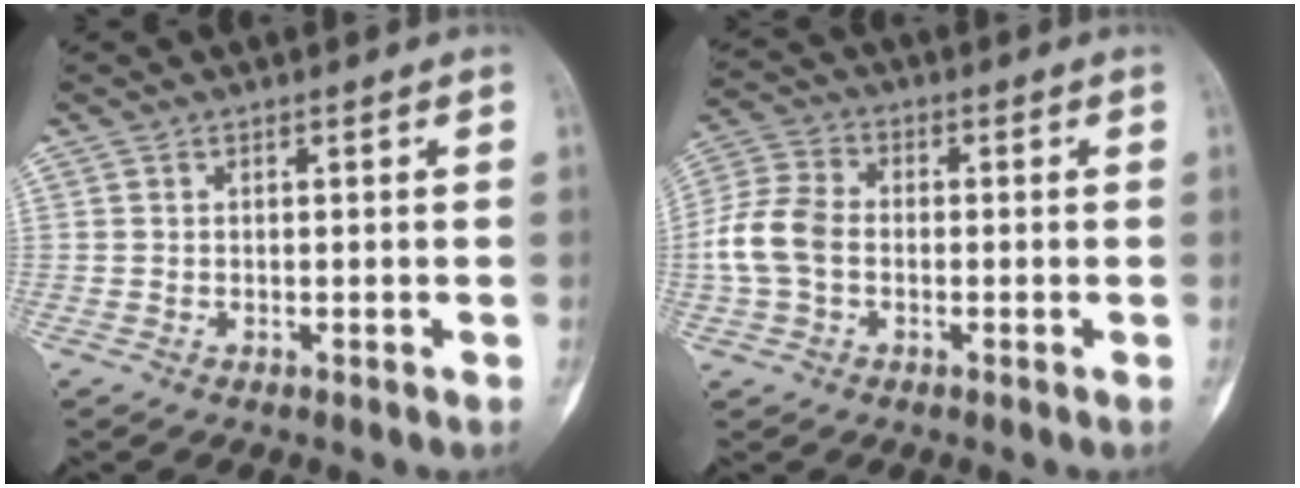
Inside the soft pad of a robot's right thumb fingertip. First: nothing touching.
{"total": 8.7, "force": [-1.2, 6.3, 5.9], "torque": [-0.127, 0.023, -0.033]}